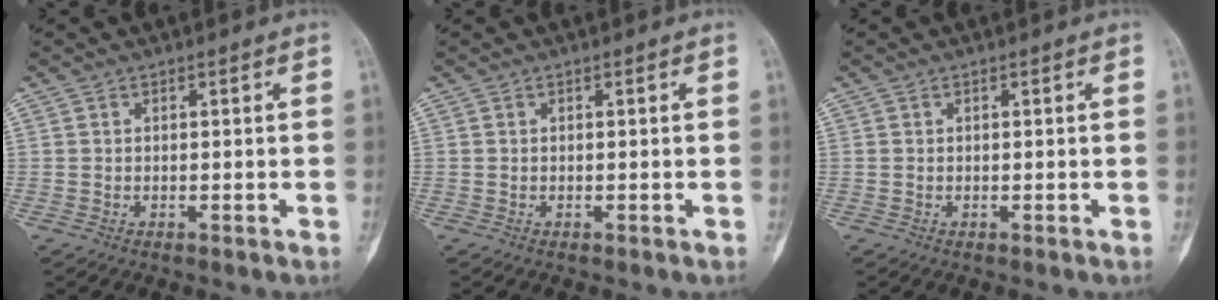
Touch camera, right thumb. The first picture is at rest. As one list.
[{"total": 0.0}, {"total": 0.0}]